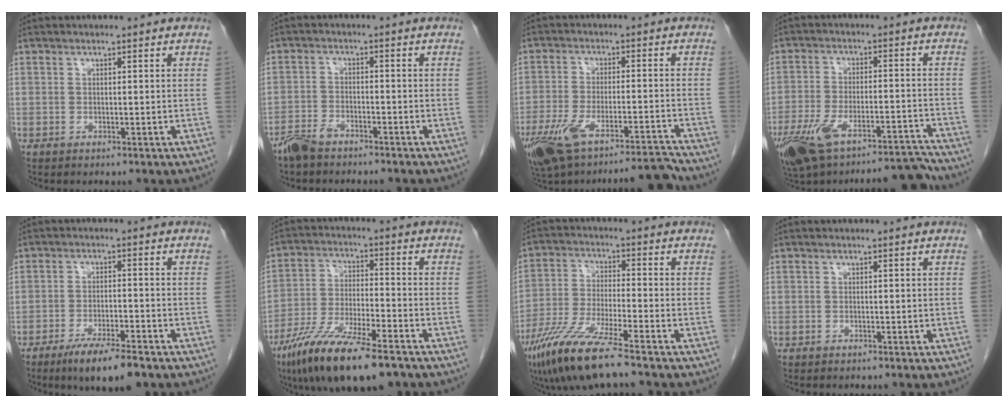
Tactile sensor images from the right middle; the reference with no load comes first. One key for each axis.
{"total": 4.2, "fx": -3.7, "fy": 1.2, "fz": 1.6, "tx": -0.034, "ty": -0.004, "tz": -0.069}
{"total": 11.9, "fx": -9.9, "fy": 1.3, "fz": 6.5, "tx": -0.117, "ty": 0.011, "tz": -0.166}
{"total": 13.2, "fx": -11.0, "fy": 2.7, "fz": 6.7, "tx": -0.118, "ty": 0.025, "tz": -0.183}
{"total": 8.4, "fx": -5.9, "fy": 1.3, "fz": 5.8, "tx": -0.097, "ty": -0.014, "tz": -0.096}
{"total": 15.4, "fx": -10.5, "fy": 2.7, "fz": 10.9, "tx": -0.214, "ty": -0.036, "tz": -0.189}
{"total": 11.3, "fx": -7.9, "fy": 0.6, "fz": 8.1, "tx": -0.169, "ty": -0.033, "tz": -0.150}
{"total": 0.0}